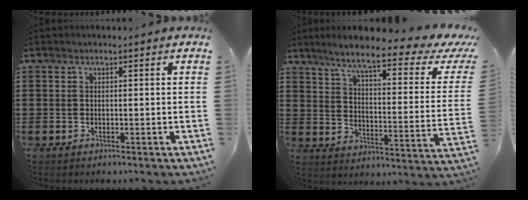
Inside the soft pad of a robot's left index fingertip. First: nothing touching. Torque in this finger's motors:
{"motor_torque": [2.14, 0.00, 0.74, 0.18]}